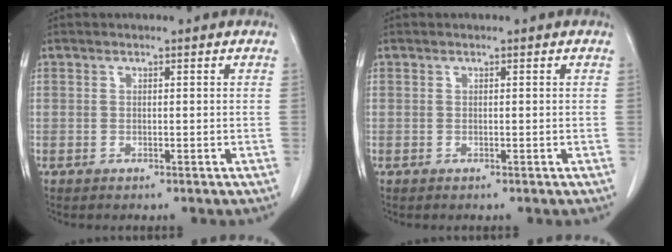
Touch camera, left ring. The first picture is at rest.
{"total": 0.0}